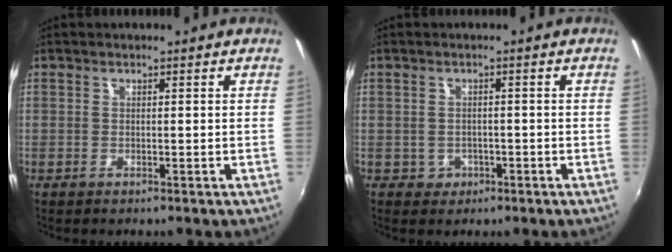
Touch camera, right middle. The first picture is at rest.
{"total": 2.5, "force": [-0.9, 2.3, 0.5], "torque": [-0.013, 0.003, -0.008]}